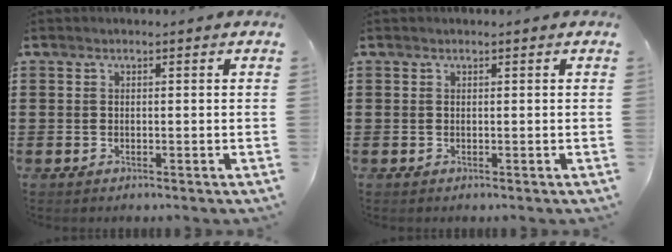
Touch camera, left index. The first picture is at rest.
{"total": 0.0}